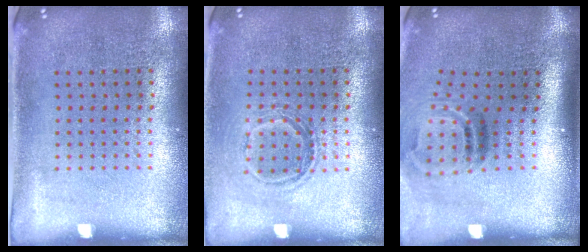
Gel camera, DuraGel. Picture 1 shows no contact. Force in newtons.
{"total": 1.1, "press": 1.0, "slide": 0.6}
{"total": 2.0, "press": 1.2, "slide": 1.6}